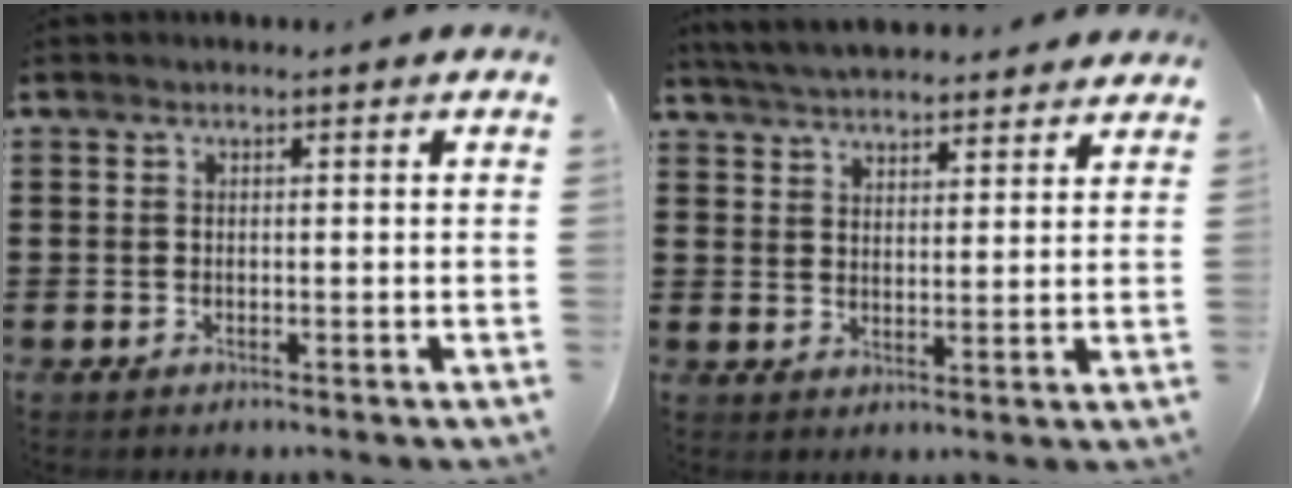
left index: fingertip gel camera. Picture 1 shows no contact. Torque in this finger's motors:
{"motor_torque": [2.02, -0.12, 0.62, 0.17]}